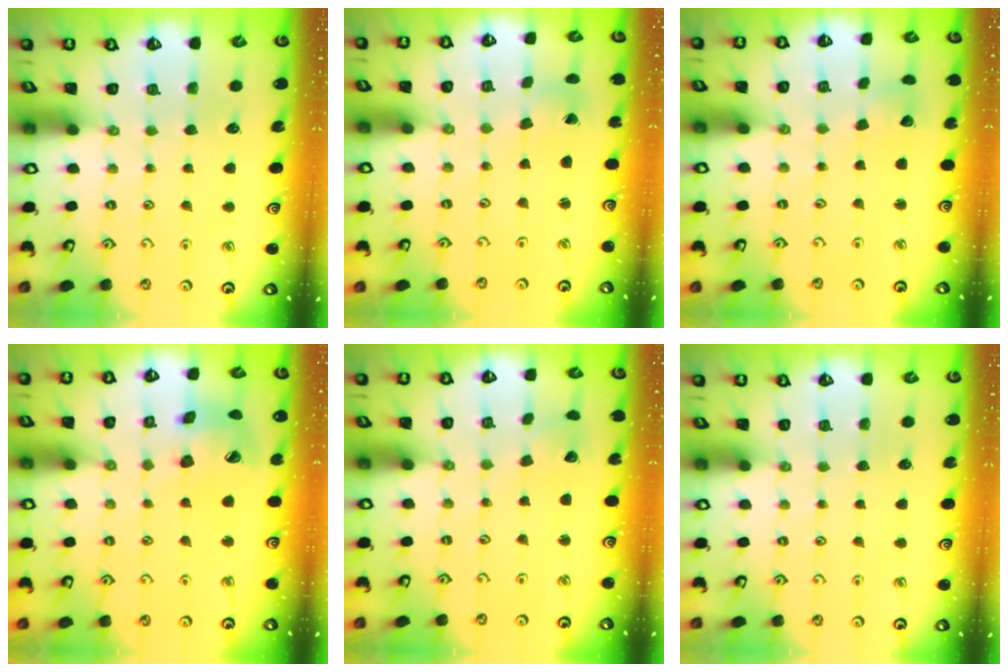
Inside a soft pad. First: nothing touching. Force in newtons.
{"total": 0.0}
{"total": 3.0, "press": 2.9, "slide": 0.4}
{"total": 16.2, "press": 16.0, "slide": 2.3}
{"total": 2.2, "press": 2.2, "slide": 0.2}
{"total": 0.0}